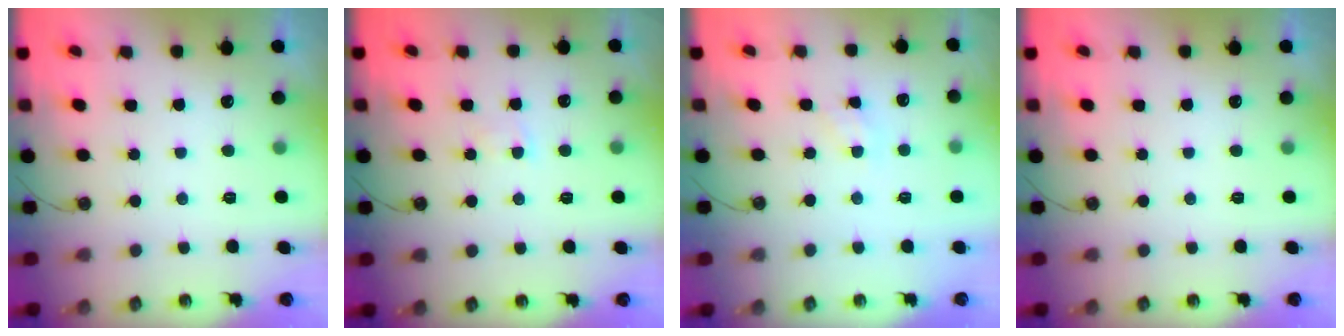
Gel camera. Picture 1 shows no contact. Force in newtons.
{"total": 1.7, "press": 1.6, "slide": 0.3}
{"total": 3.5, "press": 3.5, "slide": 0.4}
{"total": 0.0}